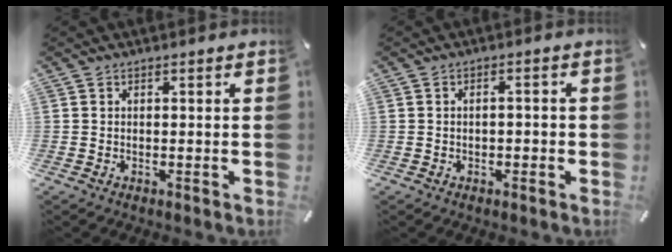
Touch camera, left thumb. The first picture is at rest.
{"total": 1.8, "force": [-1.0, 1.1, 1.1], "torque": [-0.020, 0.008, -0.021]}